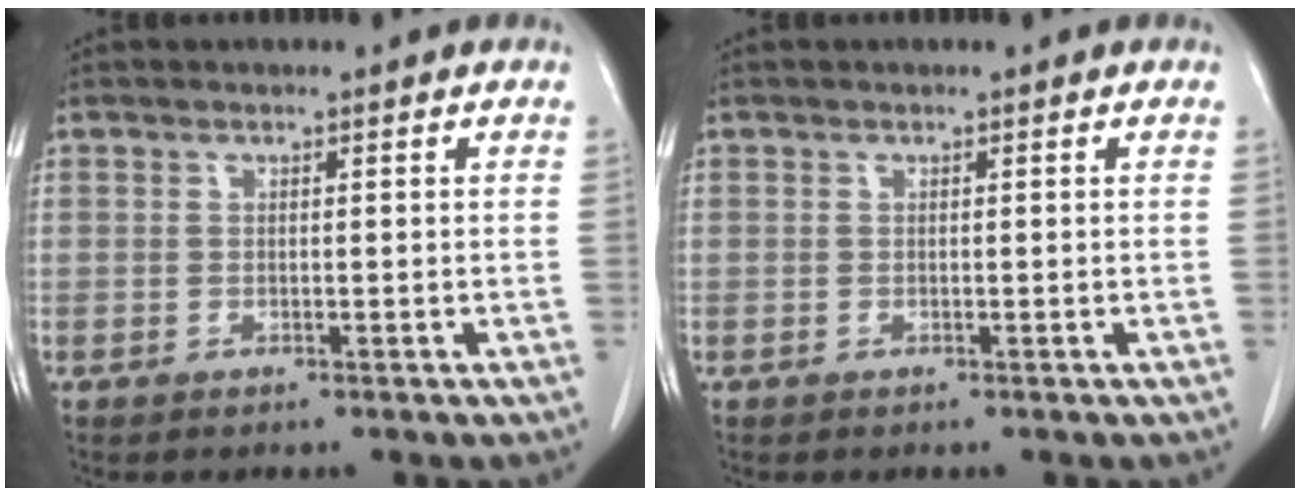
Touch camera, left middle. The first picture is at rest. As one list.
[{"total": 0.0}]